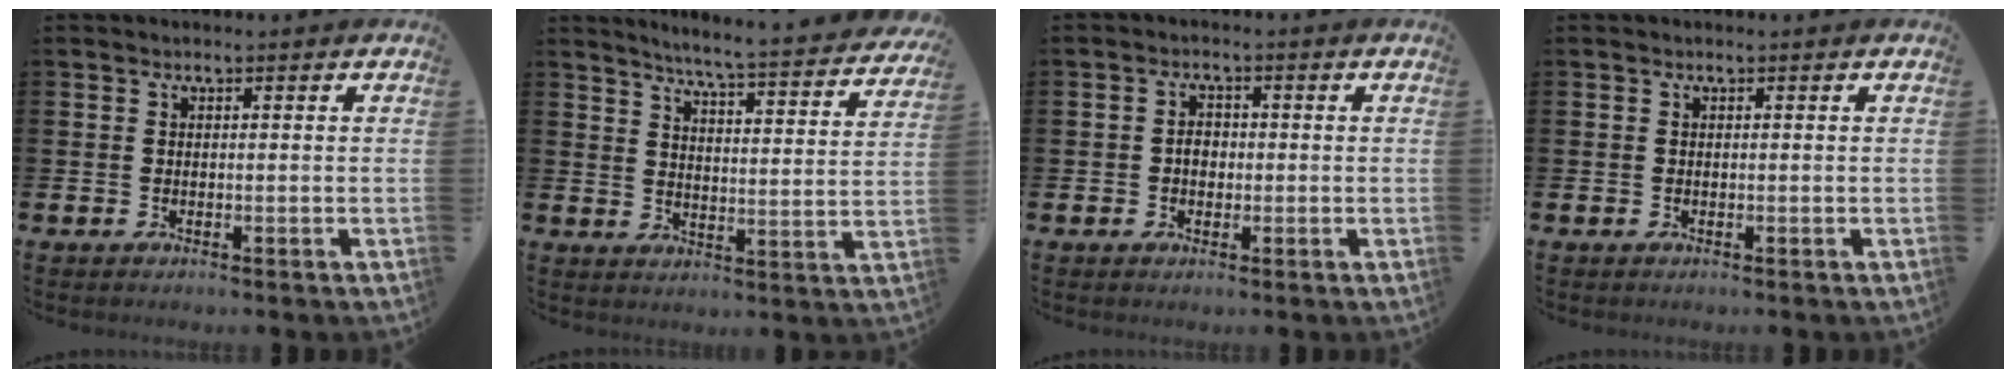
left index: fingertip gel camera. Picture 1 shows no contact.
{"total": 5.6, "force": [5.3, -0.5, 1.8], "torque": [-0.049, -0.050, 0.085]}
{"total": 2.2, "force": [-0.1, 1.6, 1.4], "torque": [-0.009, 0.000, -0.008]}
{"total": 0.0}